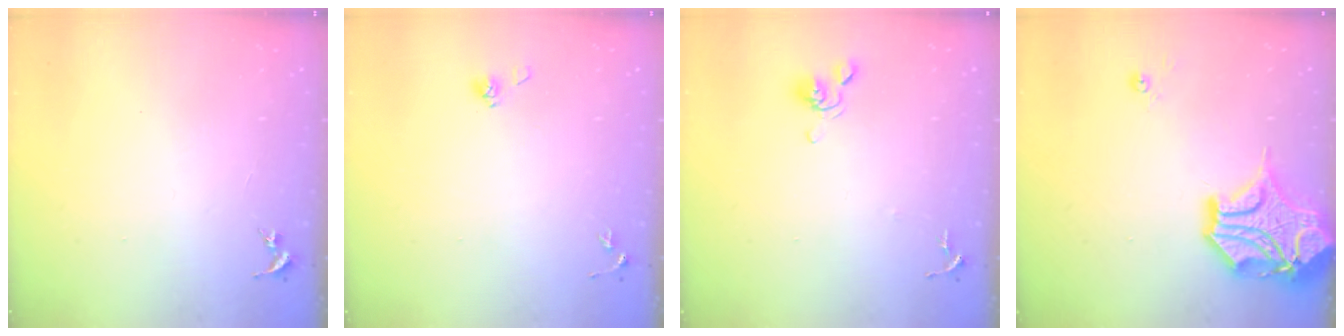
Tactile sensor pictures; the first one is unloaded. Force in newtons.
{"total": 3.8, "press": 3.4, "slide": 1.7}
{"total": 6.9, "press": 6.7, "slide": 1.6}
{"total": 16.9, "press": 16.8, "slide": 2.5}